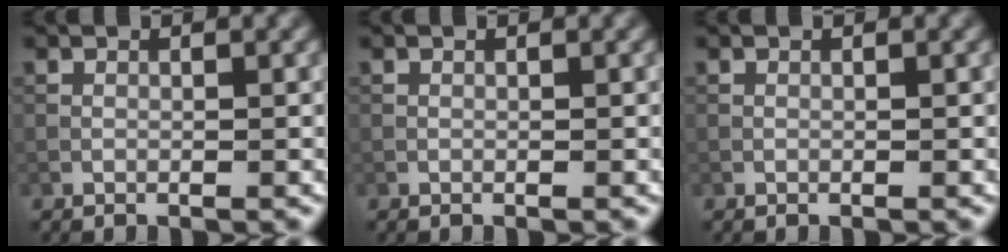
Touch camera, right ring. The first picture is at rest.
{"total": 0.0}
{"total": 0.0}